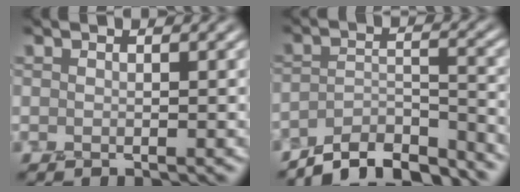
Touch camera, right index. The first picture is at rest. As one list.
[{"total": 7.1, "force": [-6.4, 1.8, 2.6], "torque": [-0.041, -0.006, -0.104]}]